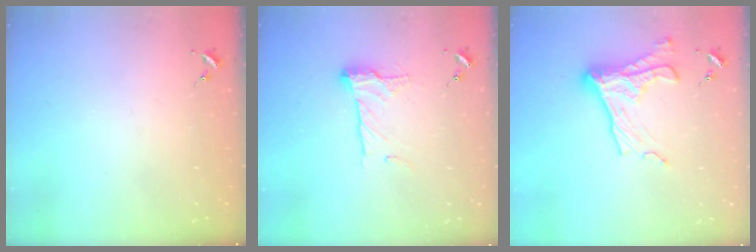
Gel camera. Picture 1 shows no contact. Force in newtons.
{"total": 13.7, "press": 13.6, "slide": 0.8}
{"total": 16.0, "press": 15.9, "slide": 1.6}